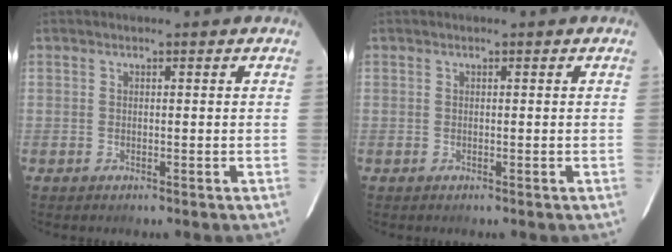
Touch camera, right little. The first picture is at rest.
{"total": 0.0}